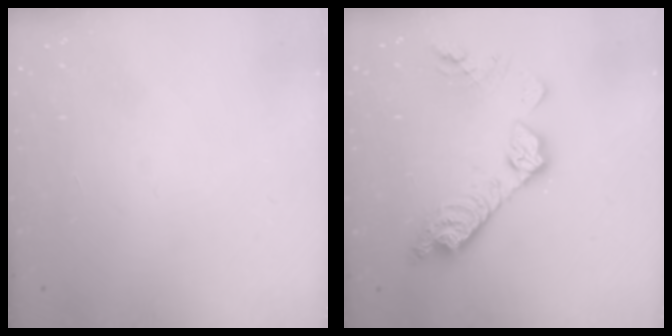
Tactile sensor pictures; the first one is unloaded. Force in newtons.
{"total": 15.1, "press": 15.1, "slide": 0.8}